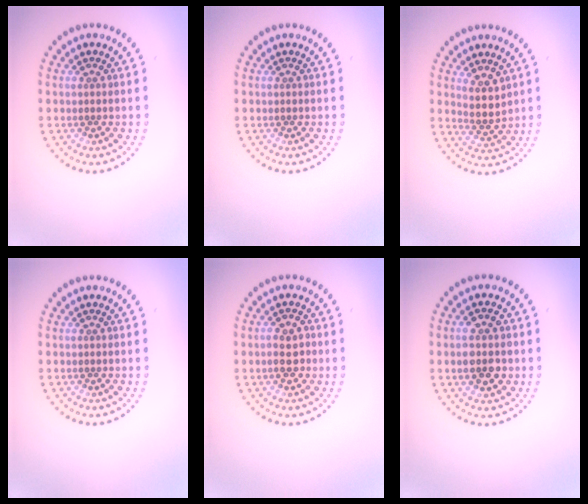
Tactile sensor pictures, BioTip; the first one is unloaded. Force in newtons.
{"total": 0.0}
{"total": 2.6, "press": 2.1, "slide": 1.5}
{"total": 0.0}
{"total": 2.5, "press": 2.4, "slide": 0.3}
{"total": 3.8, "press": 3.8, "slide": 0.4}